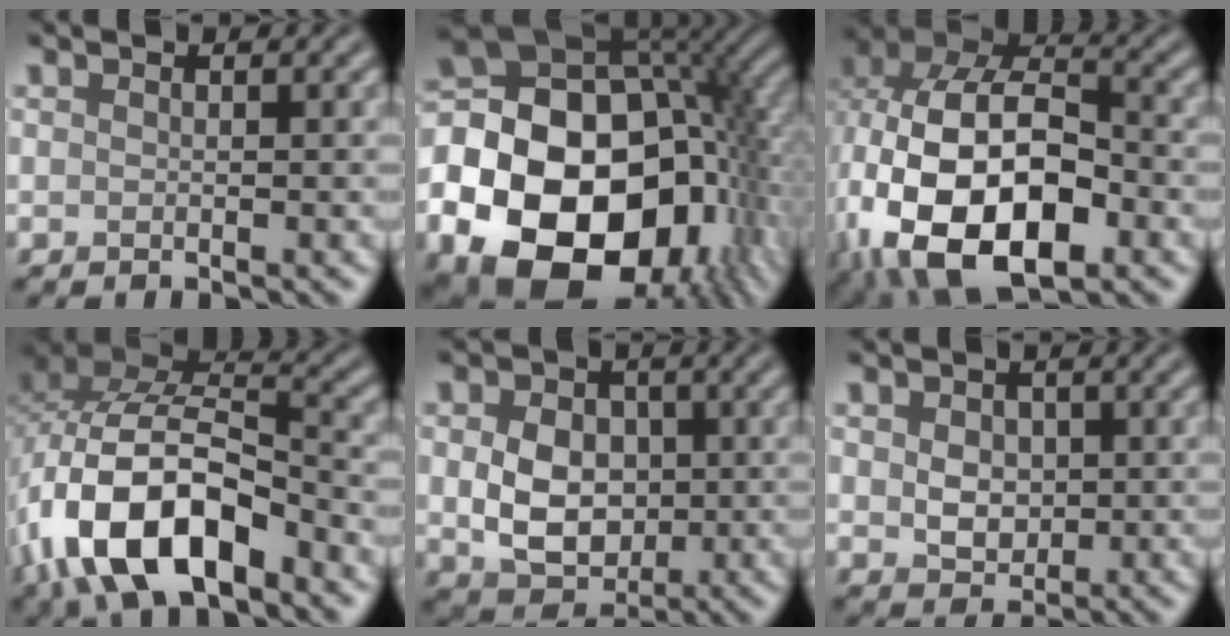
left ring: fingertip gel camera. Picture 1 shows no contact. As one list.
[{"total": 21.8, "force": [-5.9, 15.4, 14.2], "torque": [-0.258, -0.031, -0.075]}, {"total": 16.4, "force": [-3.9, 9.9, 12.5], "torque": [-0.236, -0.014, -0.067]}, {"total": 13.0, "force": [-5.8, 6.4, 9.7], "torque": [-0.188, 0.002, -0.115]}, {"total": 6.0, "force": [0.0, 4.6, 3.9], "torque": [-0.073, -0.006, 0.002]}, {"total": 3.0, "force": [0.3, 2.3, 1.9], "torque": [-0.033, -0.004, 0.004]}]